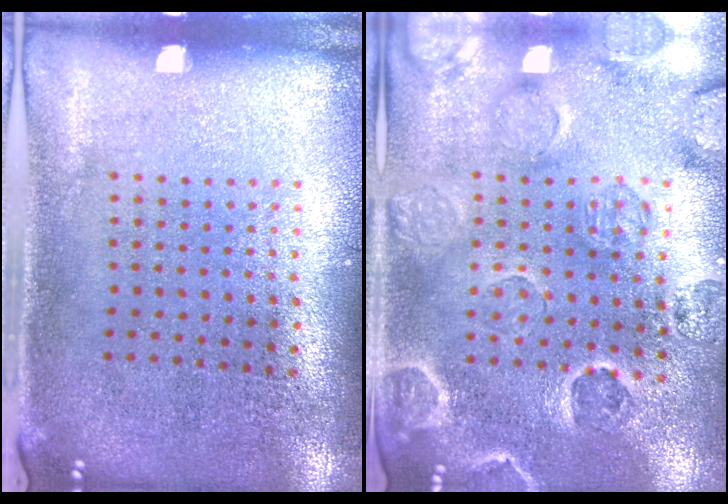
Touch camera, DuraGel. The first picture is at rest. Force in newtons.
{"total": 2.5, "press": 2.3, "slide": 1.0}